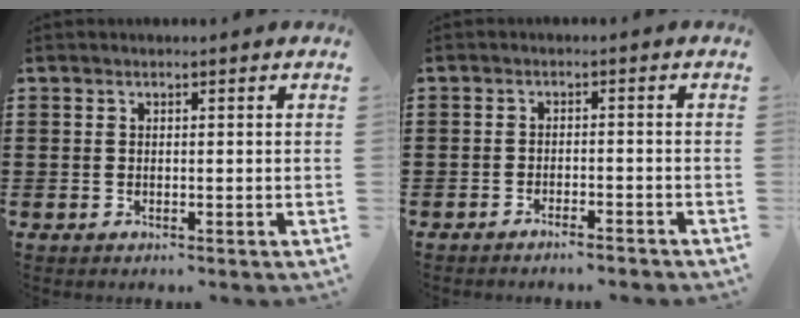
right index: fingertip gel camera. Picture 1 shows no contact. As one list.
[{"total": 2.0, "force": [-2.0, -0.1, 0.5], "torque": [-0.013, -0.001, -0.040]}]